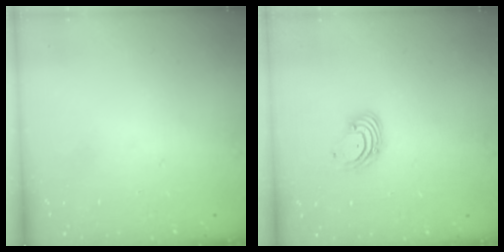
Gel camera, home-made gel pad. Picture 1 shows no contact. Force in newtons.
{"total": 2.7, "press": 2.7, "slide": 0.3}